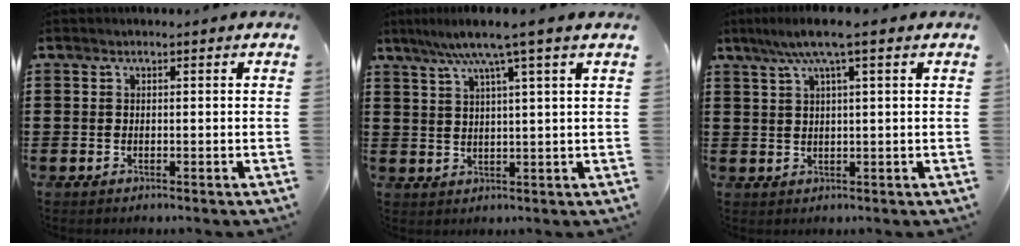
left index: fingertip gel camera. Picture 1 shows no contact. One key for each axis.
{"total": 6.2, "fx": 4.1, "fy": -0.6, "fz": 4.6, "tx": -0.102, "ty": -0.006, "tz": 0.067}
{"total": 5.0, "fx": 2.5, "fy": 0.1, "fz": 4.3, "tx": -0.088, "ty": 0.006, "tz": 0.042}